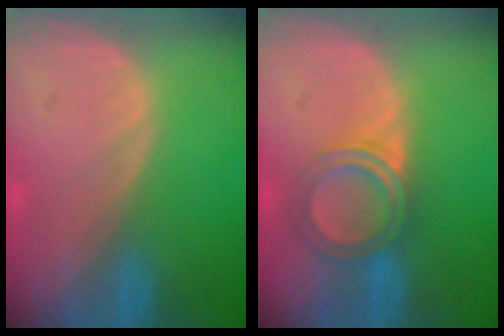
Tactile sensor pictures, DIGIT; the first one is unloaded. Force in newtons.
{"total": 5.0, "press": 5.0, "slide": 0.4}